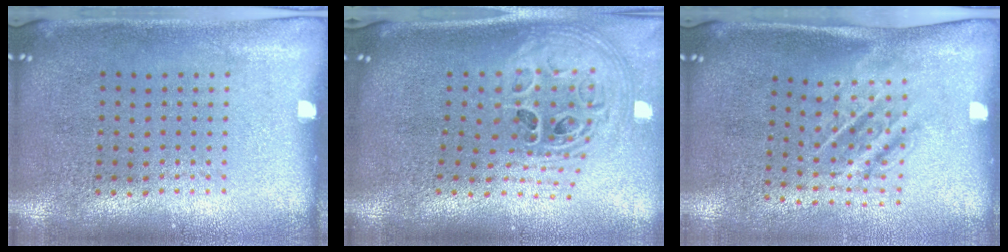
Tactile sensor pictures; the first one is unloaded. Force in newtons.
{"total": 2.1, "press": 1.4, "slide": 1.5}
{"total": 1.7, "press": 1.2, "slide": 1.2}